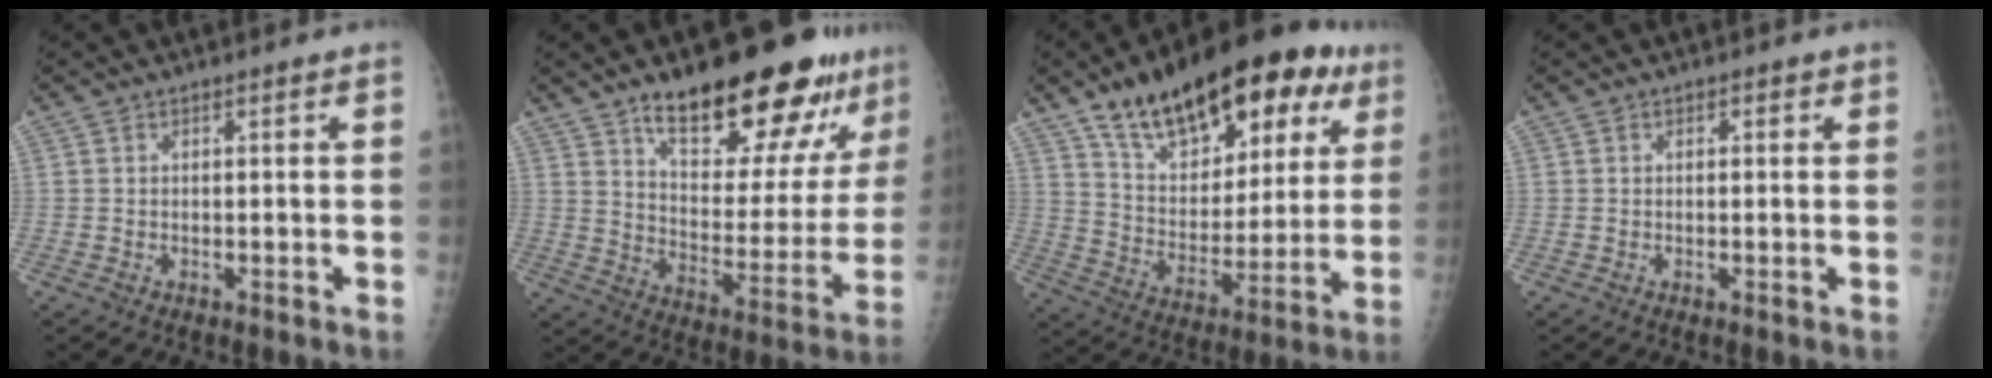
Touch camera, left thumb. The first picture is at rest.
{"total": 23.5, "force": [15.7, 8.2, 15.4], "torque": [-0.172, -0.074, 0.239]}
{"total": 27.3, "force": [15.3, 13.4, 18.2], "torque": [-0.238, -0.016, 0.244]}
{"total": 1.2, "force": [0.5, 0.8, 0.7], "torque": [-0.001, 0.001, 0.003]}